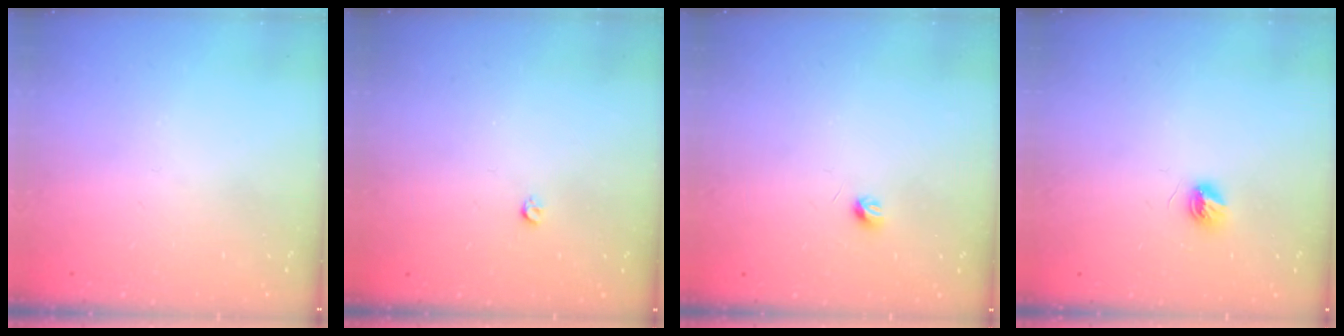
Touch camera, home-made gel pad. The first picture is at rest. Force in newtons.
{"total": 2.8, "press": 2.8, "slide": 0.5}
{"total": 3.3, "press": 3.2, "slide": 0.6}
{"total": 4.9, "press": 4.9, "slide": 0.4}